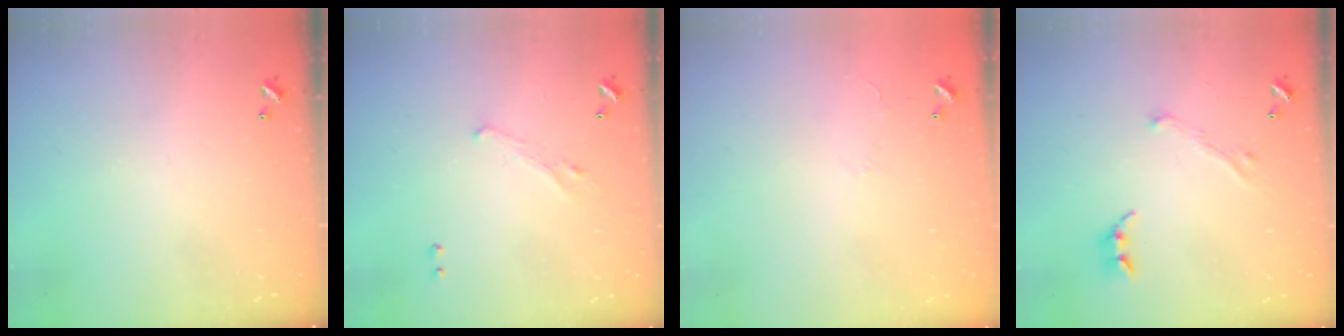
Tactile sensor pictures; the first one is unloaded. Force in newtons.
{"total": 0.8, "press": 0.3, "slide": 0.7}
{"total": 7.7, "press": 7.7, "slide": 0.6}
{"total": 2.3, "press": 2.2, "slide": 0.6}